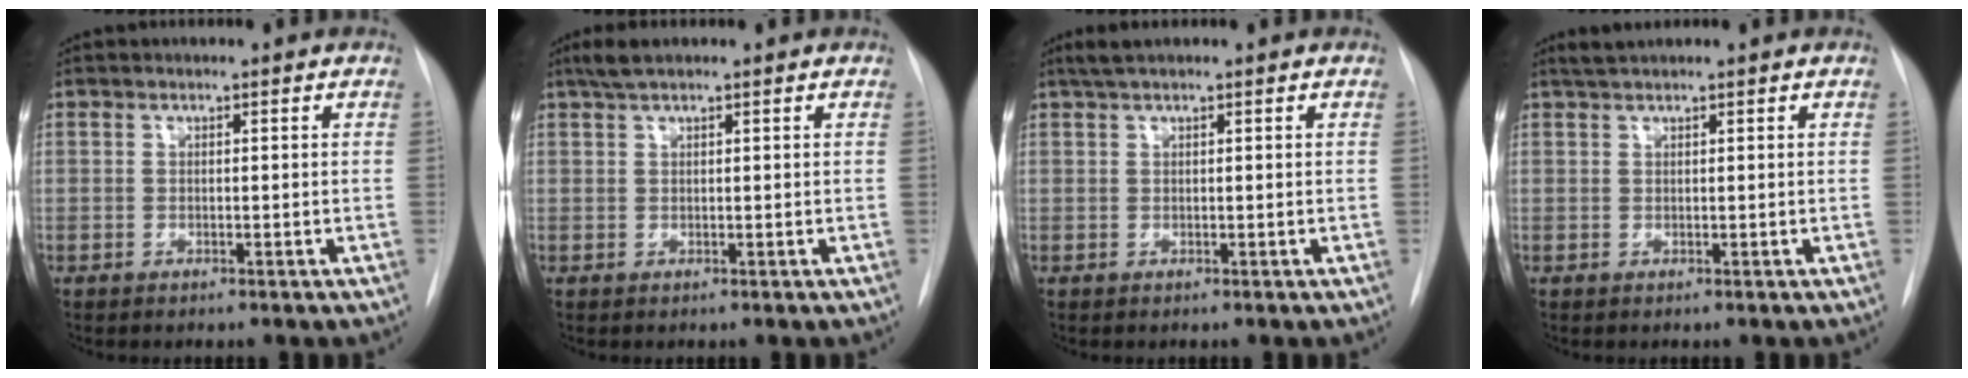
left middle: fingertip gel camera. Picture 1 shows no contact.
{"total": 2.5, "force": [1.9, 0.3, 1.6], "torque": [-0.039, 0.012, 0.037]}
{"total": 2.1, "force": [1.6, 0.0, 1.4], "torque": [-0.033, 0.017, 0.031]}
{"total": 1.7, "force": [1.5, -0.1, 0.7], "torque": [-0.018, 0.010, 0.031]}